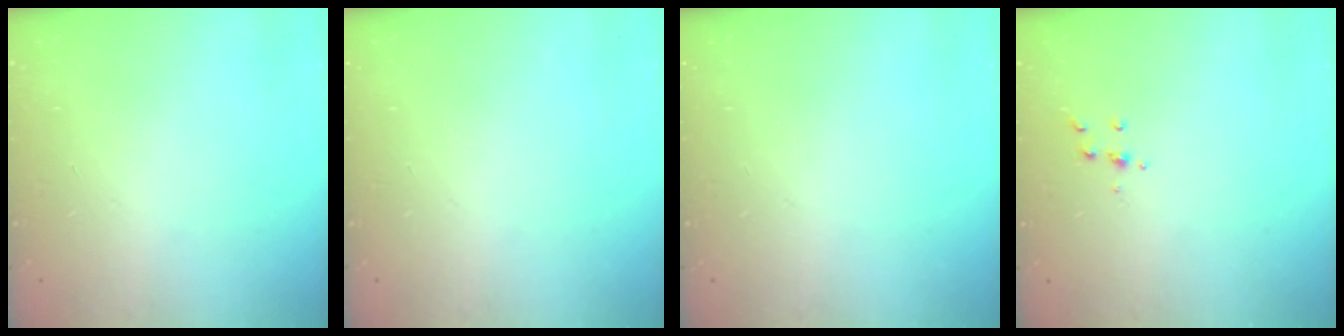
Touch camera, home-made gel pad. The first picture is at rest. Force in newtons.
{"total": 0.0}
{"total": 0.0}
{"total": 3.6, "press": 3.6, "slide": 0.3}